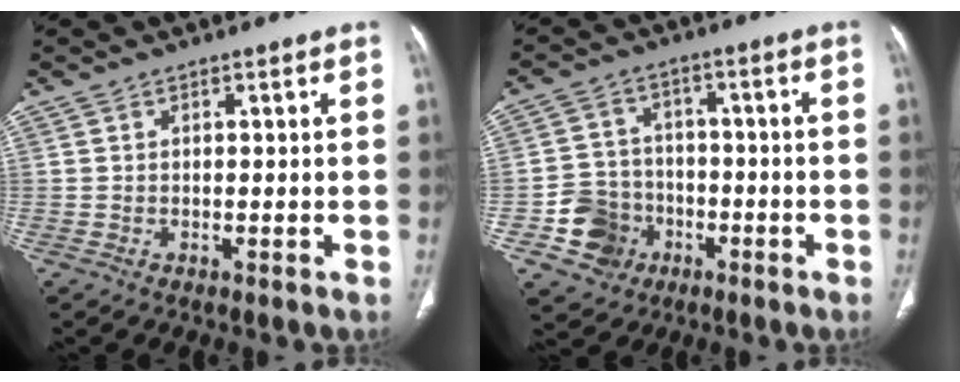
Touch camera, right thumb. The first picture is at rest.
{"total": 8.7, "force": [-3.5, 7.7, 1.9], "torque": [-0.004, 0.027, -0.054]}